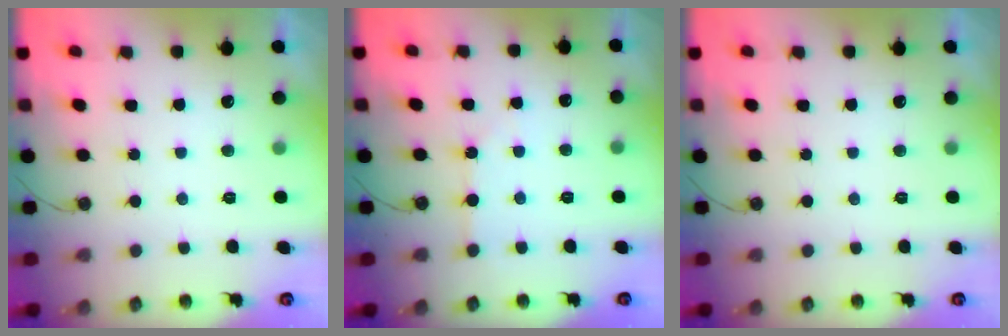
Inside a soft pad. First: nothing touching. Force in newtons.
{"total": 2.7, "press": 2.7, "slide": 0.4}
{"total": 0.0}